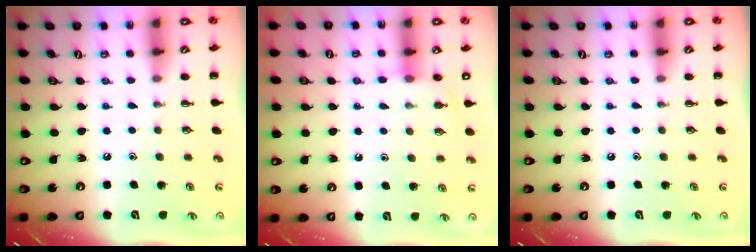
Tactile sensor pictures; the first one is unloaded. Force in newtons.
{"total": 6.2, "press": 6.1, "slide": 1.3}
{"total": 0.0}